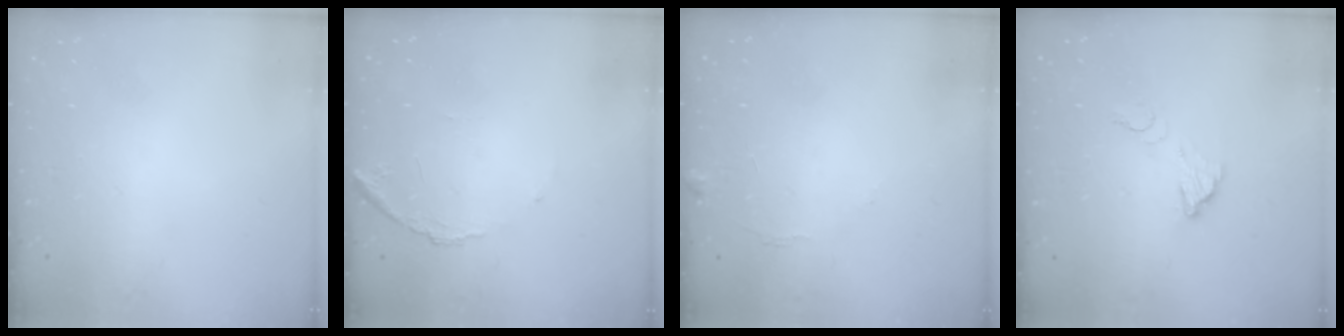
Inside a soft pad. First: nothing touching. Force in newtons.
{"total": 8.5, "press": 8.4, "slide": 0.7}
{"total": 6.5, "press": 6.5, "slide": 0.3}
{"total": 3.6, "press": 3.6, "slide": 0.2}